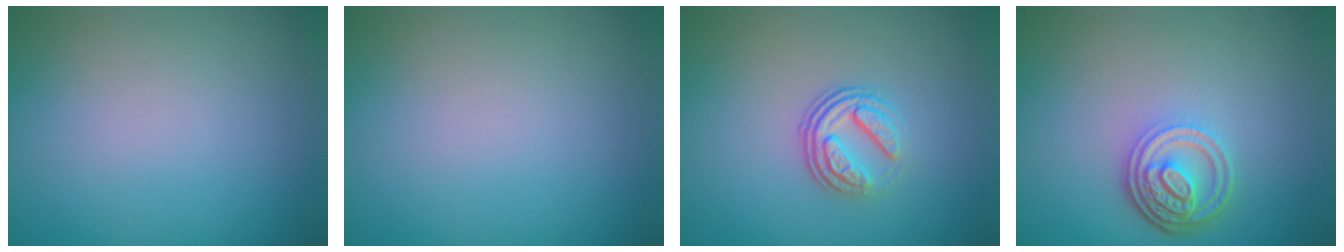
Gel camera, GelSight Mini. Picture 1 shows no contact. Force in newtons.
{"total": 0.0}
{"total": 3.6, "press": 2.5, "slide": 2.7}
{"total": 4.4, "press": 3.3, "slide": 2.9}